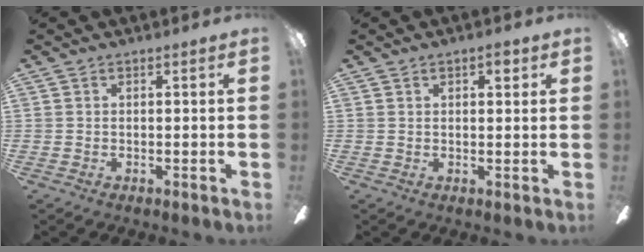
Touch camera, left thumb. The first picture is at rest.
{"total": 2.3, "force": [1.1, 1.2, 1.6], "torque": [-0.017, 0.000, 0.015]}